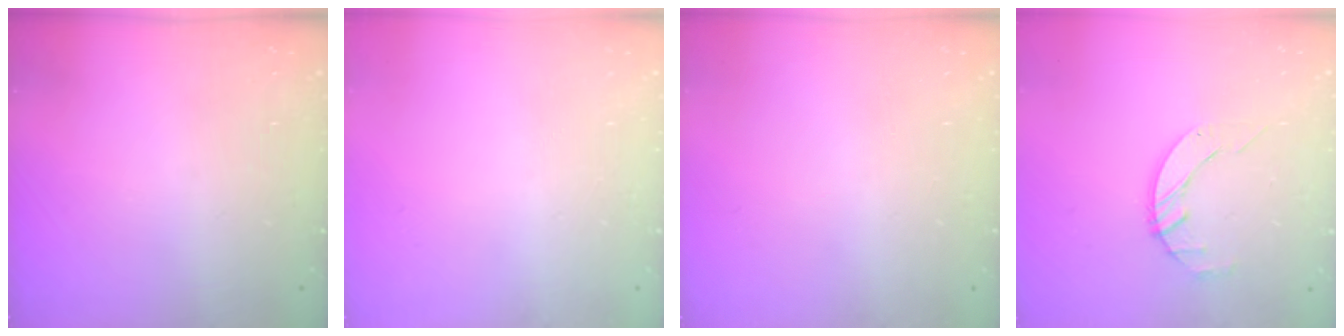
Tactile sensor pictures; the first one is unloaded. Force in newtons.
{"total": 0.0}
{"total": 0.0}
{"total": 2.7, "press": 2.7, "slide": 0.3}